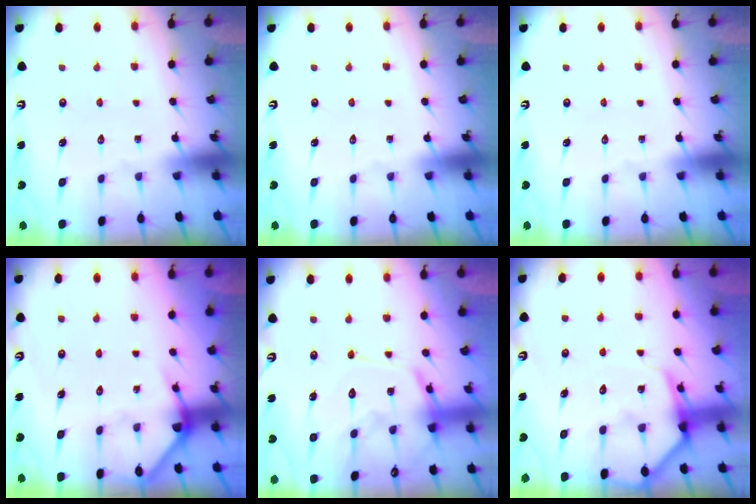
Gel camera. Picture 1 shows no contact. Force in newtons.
{"total": 0.0}
{"total": 0.0}
{"total": 4.9, "press": 4.8, "slide": 0.2}
{"total": 13.6, "press": 13.6, "slide": 0.5}
{"total": 9.0, "press": 8.9, "slide": 1.0}